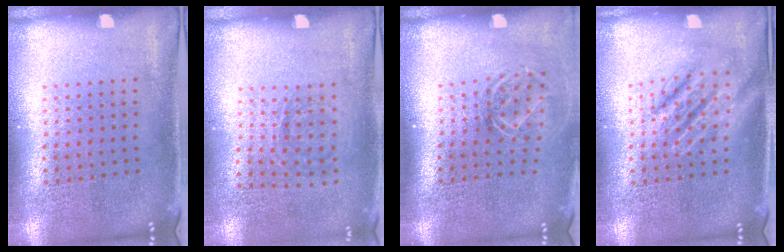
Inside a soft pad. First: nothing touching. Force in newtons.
{"total": 1.0, "press": 0.8, "slide": 0.6}
{"total": 1.7, "press": 1.3, "slide": 1.2}
{"total": 2.4, "press": 2.4, "slide": 0.3}